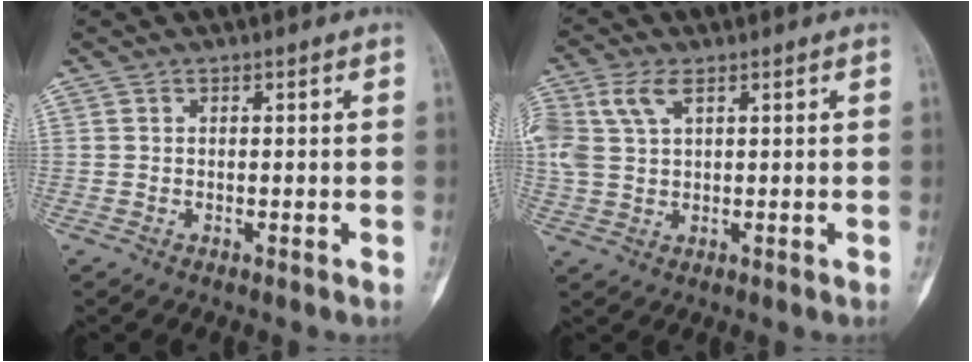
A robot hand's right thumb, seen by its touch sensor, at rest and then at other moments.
{"total": 8.1, "force": [3.3, 4.4, 5.8], "torque": [-0.151, 0.010, 0.069]}